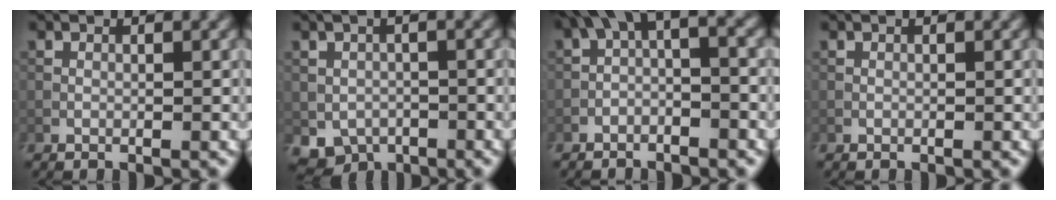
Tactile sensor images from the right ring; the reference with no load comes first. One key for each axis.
{"total": 4.3, "fx": -1.3, "fy": 3.2, "fz": 2.5, "tx": -0.037, "ty": -0.005, "tz": -0.008}
{"total": 3.4, "fx": -0.6, "fy": 1.4, "fz": 3.1, "tx": -0.048, "ty": 0.017, "tz": -0.022}
{"total": 0.0}